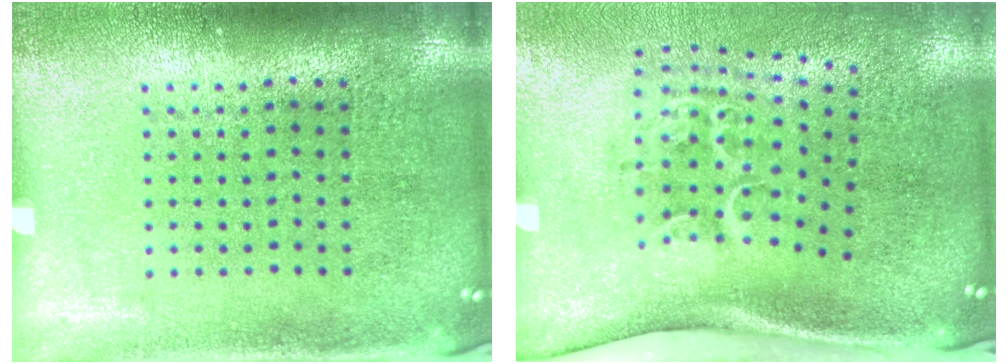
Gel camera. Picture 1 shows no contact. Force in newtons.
{"total": 2.2, "press": 1.4, "slide": 1.7}